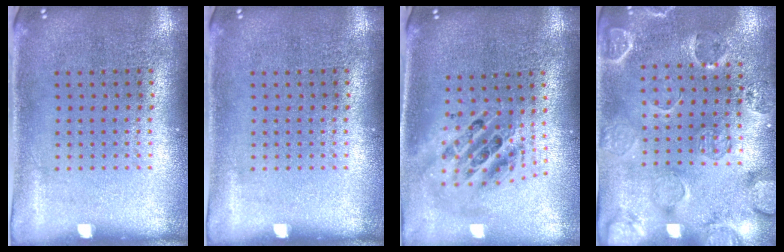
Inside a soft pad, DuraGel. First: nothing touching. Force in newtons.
{"total": 0.0}
{"total": 2.1, "press": 1.6, "slide": 1.4}
{"total": 2.5, "press": 2.0, "slide": 1.5}